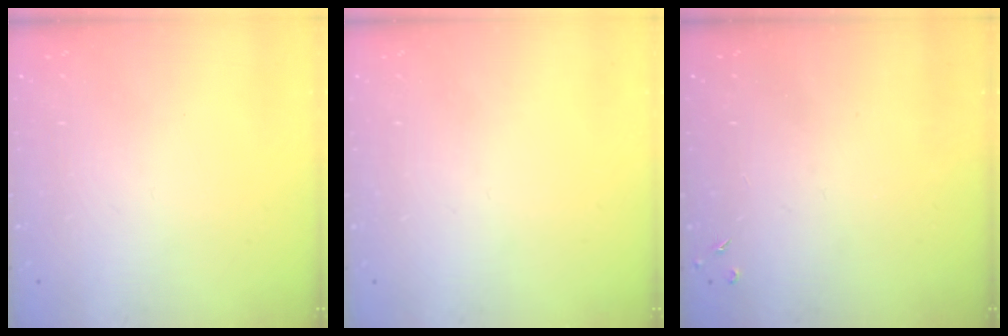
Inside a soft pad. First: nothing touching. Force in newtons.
{"total": 0.0}
{"total": 2.5, "press": 2.5, "slide": 0.5}